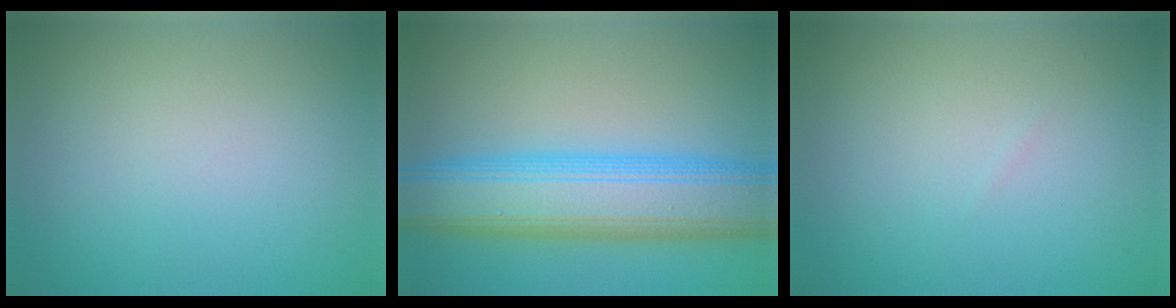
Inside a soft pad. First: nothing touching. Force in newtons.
{"total": 10.0, "press": 10.0, "slide": 0.1}
{"total": 0.0}